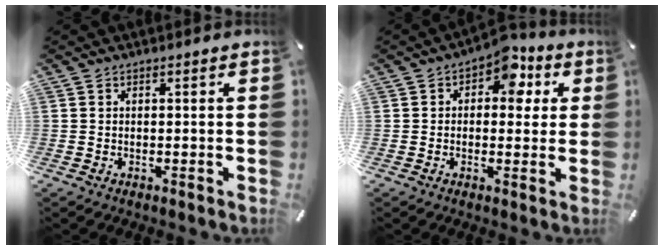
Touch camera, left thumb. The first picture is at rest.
{"total": 7.9, "force": [3.5, 5.1, 5.0], "torque": [-0.060, -0.017, 0.055]}